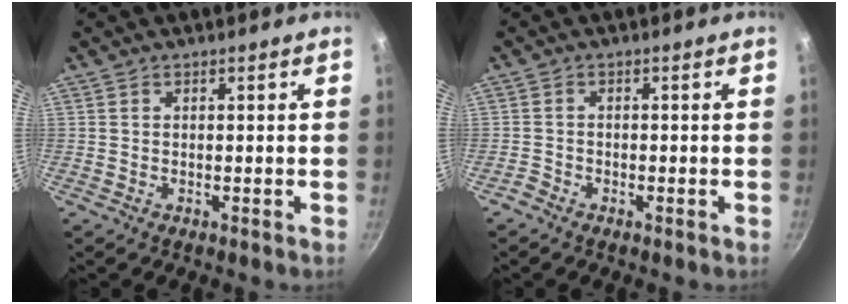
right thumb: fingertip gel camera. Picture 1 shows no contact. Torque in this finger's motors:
{"motor_torque": [0.35, -0.11, -0.36, 0.01, 0.01]}